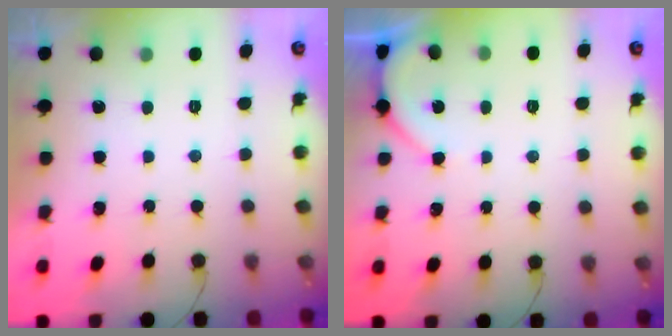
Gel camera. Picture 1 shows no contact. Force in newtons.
{"total": 2.8, "press": 2.8, "slide": 0.4}